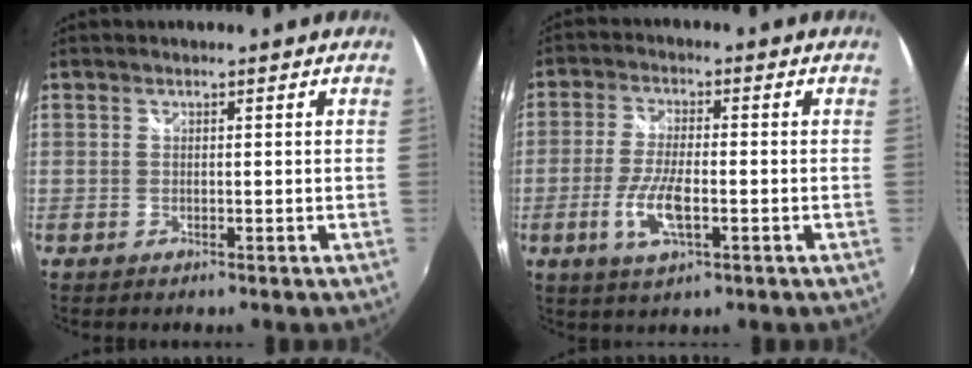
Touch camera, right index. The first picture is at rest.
{"total": 7.6, "force": [-2.4, 2.4, 6.8], "torque": [-0.146, -0.006, -0.045]}